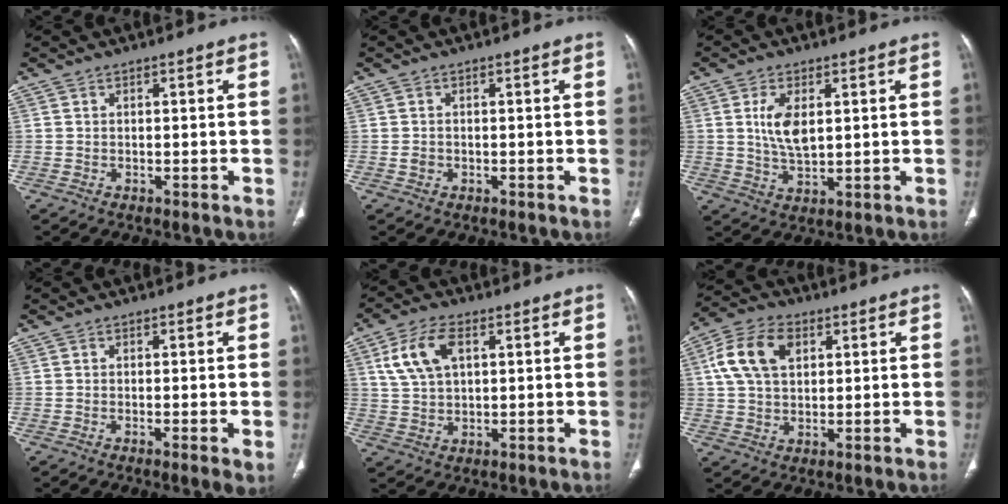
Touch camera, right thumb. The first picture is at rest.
{"total": 0.9, "force": [-0.3, 0.8, 0.5], "torque": [-0.007, 0.002, -0.005]}
{"total": 6.7, "force": [1.6, 3.5, 5.5], "torque": [-0.104, -0.009, 0.034]}
{"total": 2.3, "force": [-0.4, 0.2, 2.3], "torque": [-0.045, -0.012, -0.010]}
{"total": 8.8, "force": [3.1, 4.8, 6.6], "torque": [-0.131, 0.003, 0.061]}
{"total": 11.0, "force": [3.5, 7.1, 7.6], "torque": [-0.139, 0.009, 0.059]}